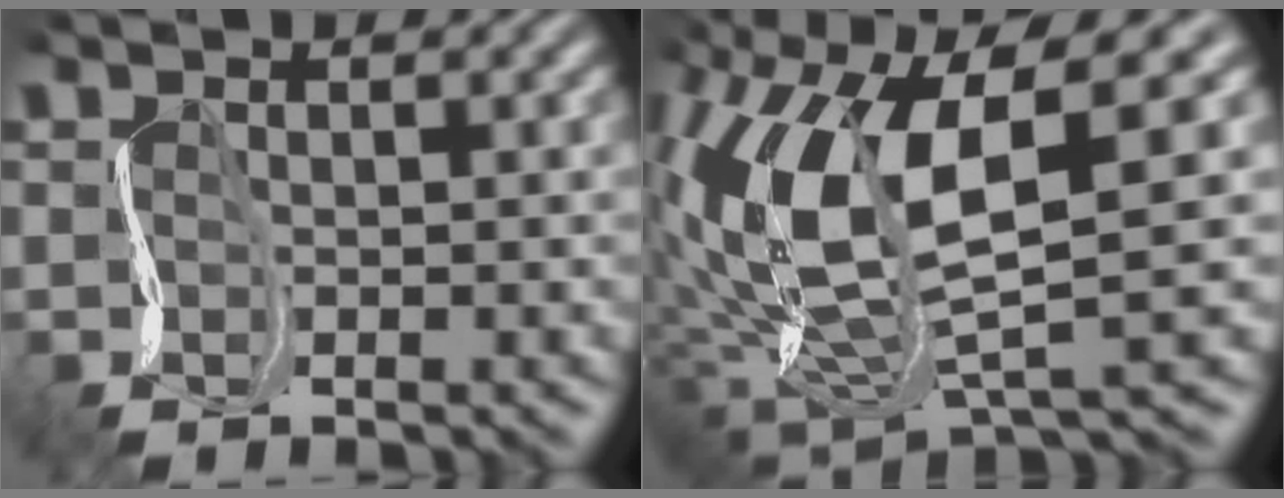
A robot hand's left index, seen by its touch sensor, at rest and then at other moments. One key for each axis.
{"total": 10.4, "fx": 1.8, "fy": 4.5, "fz": 9.2, "tx": -0.202, "ty": -0.005, "tz": 0.036}